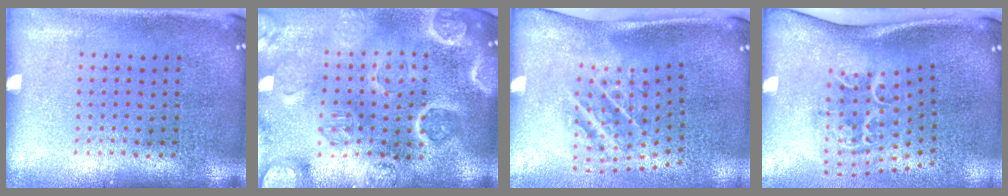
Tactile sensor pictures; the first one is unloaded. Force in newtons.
{"total": 4.4, "press": 3.9, "slide": 1.9}
{"total": 2.1, "press": 1.3, "slide": 1.6}
{"total": 2.3, "press": 1.4, "slide": 1.9}